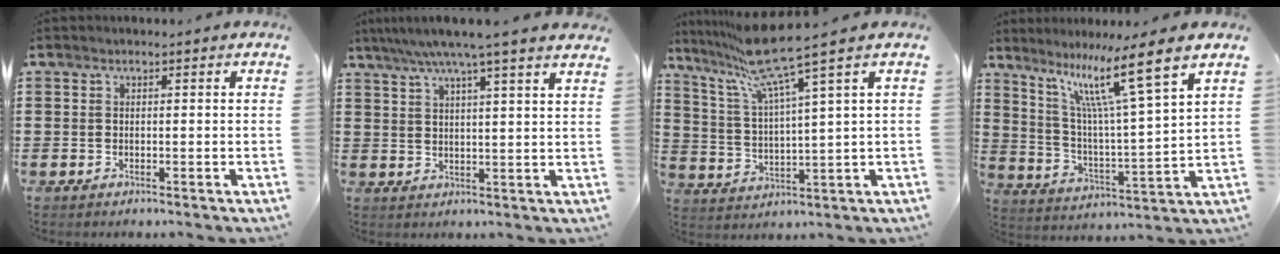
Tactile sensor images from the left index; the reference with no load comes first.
{"total": 6.2, "force": [5.0, -0.7, 3.5], "torque": [-0.082, -0.018, 0.085]}
{"total": 10.6, "force": [7.7, 0.1, 7.3], "torque": [-0.175, -0.029, 0.130]}
{"total": 11.9, "force": [8.0, 0.0, 8.8], "torque": [-0.185, -0.037, 0.125]}